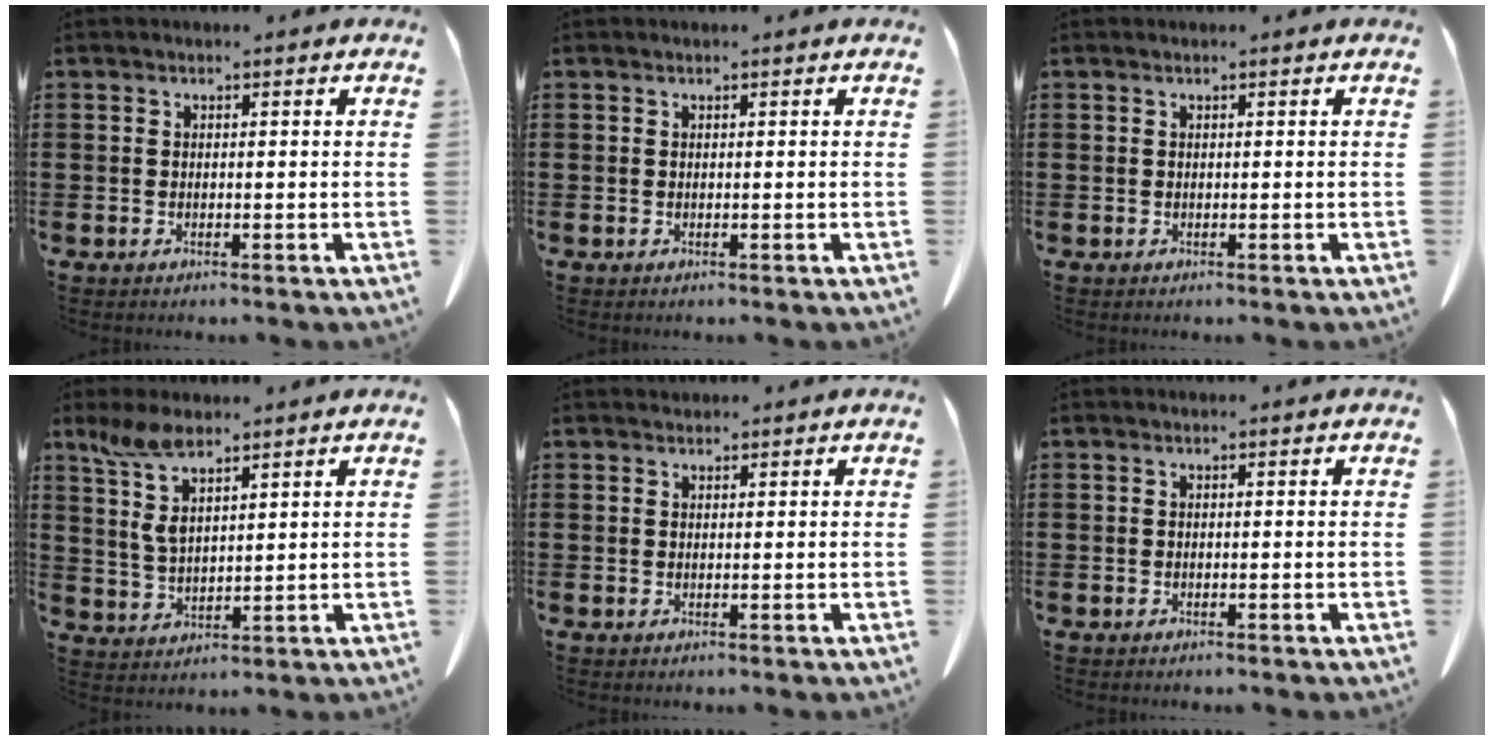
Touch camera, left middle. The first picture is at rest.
{"total": 0.0}
{"total": 0.0}
{"total": 7.2, "force": [4.3, 2.6, 5.2], "torque": [-0.135, -0.011, 0.070]}
{"total": 0.7, "force": [0.7, 0.3, -0.1], "torque": [-0.001, -0.001, 0.013]}
{"total": 0.0}